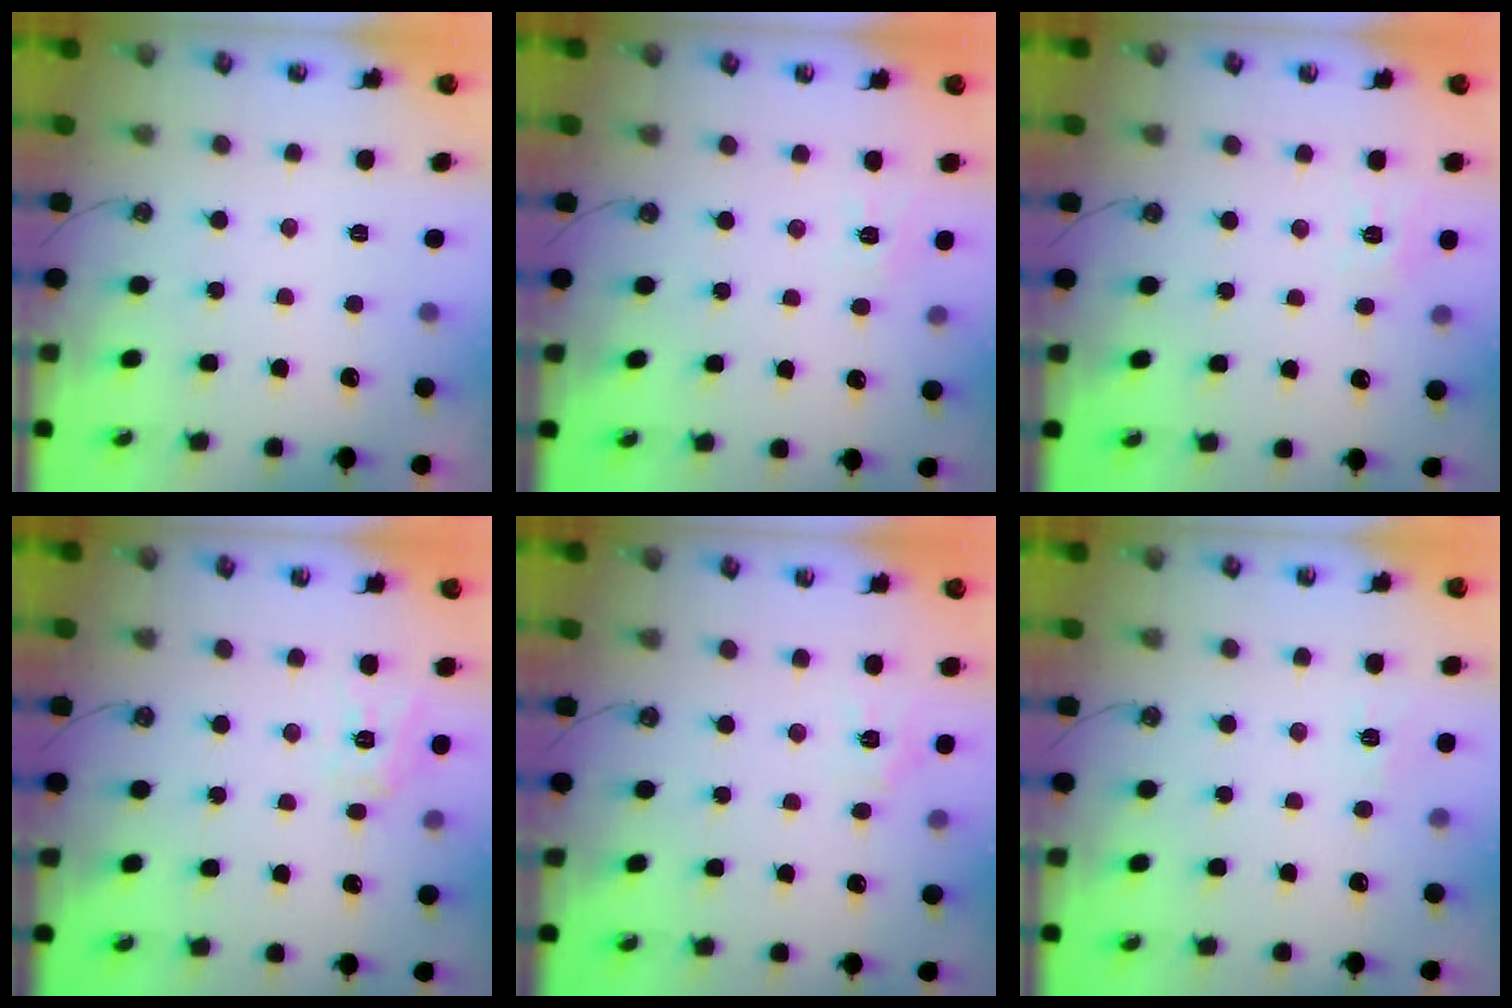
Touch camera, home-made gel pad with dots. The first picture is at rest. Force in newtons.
{"total": 4.7, "press": 4.7, "slide": 0.6}
{"total": 7.2, "press": 7.2, "slide": 0.8}
{"total": 9.8, "press": 9.7, "slide": 0.9}
{"total": 4.8, "press": 4.7, "slide": 0.6}
{"total": 7.1, "press": 7.1, "slide": 0.7}